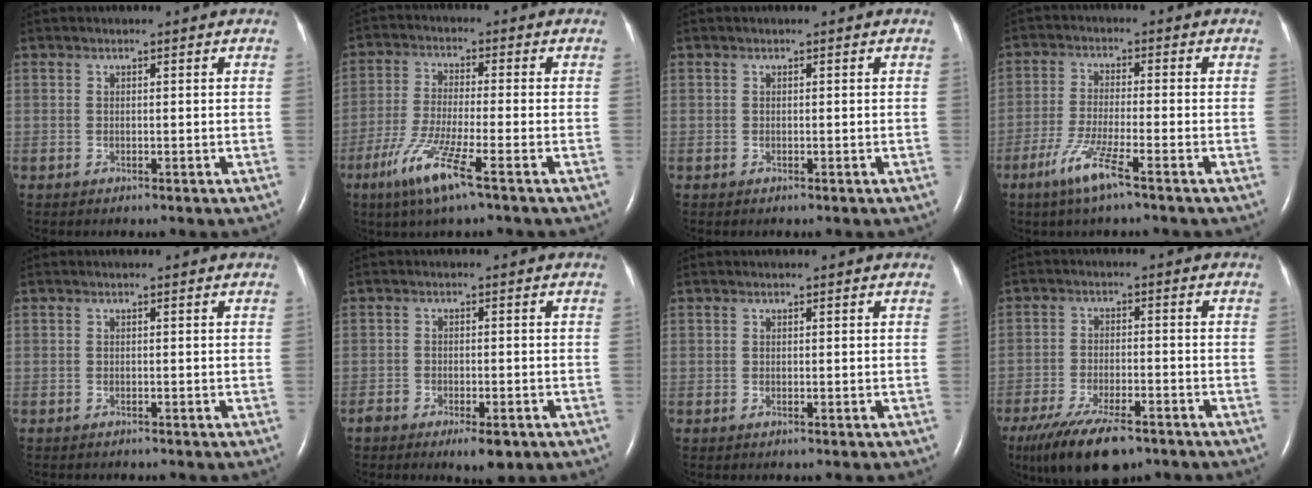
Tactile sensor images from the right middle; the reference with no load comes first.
{"total": 9.1, "force": [-4.9, -0.1, 7.6], "torque": [-0.157, -0.024, -0.095]}
{"total": 0.0}
{"total": 6.6, "force": [-4.0, -0.1, 5.3], "torque": [-0.109, -0.014, -0.079]}
{"total": 1.1, "force": [-1.1, 0.3, 0.3], "torque": [-0.009, -0.003, -0.014]}
{"total": 5.0, "force": [-3.2, 1.7, 3.4], "torque": [-0.053, -0.005, -0.046]}
{"total": 0.0}
{"total": 12.7, "force": [-9.1, 4.1, 7.9], "torque": [-0.153, -0.025, -0.152]}